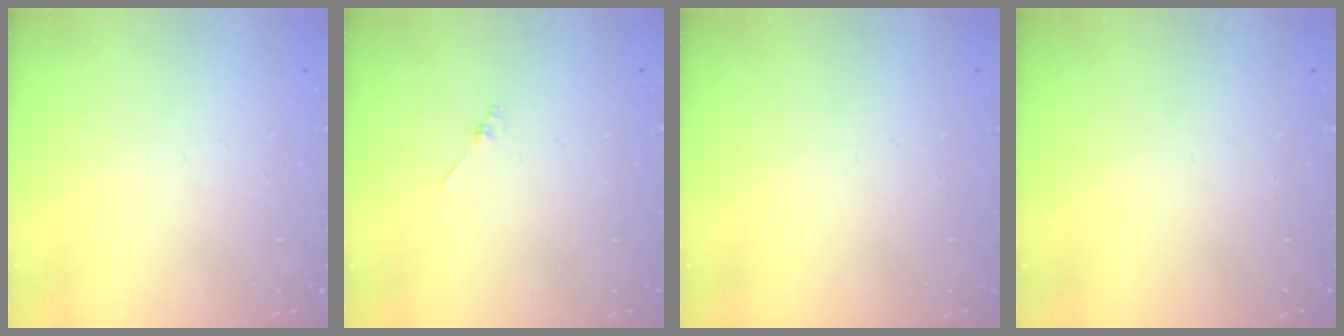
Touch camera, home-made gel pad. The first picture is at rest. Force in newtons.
{"total": 0.8, "press": 0.8, "slide": 0.2}
{"total": 0.0}
{"total": 0.0}